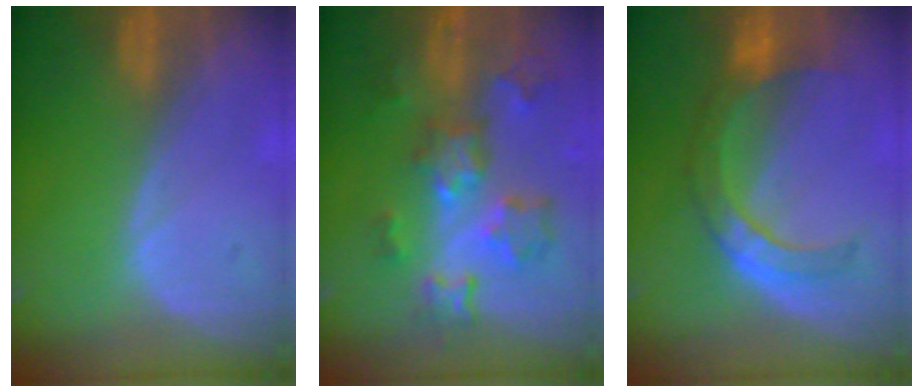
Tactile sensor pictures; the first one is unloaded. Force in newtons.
{"total": 9.2, "press": 8.1, "slide": 4.4}
{"total": 7.5, "press": 7.3, "slide": 1.7}